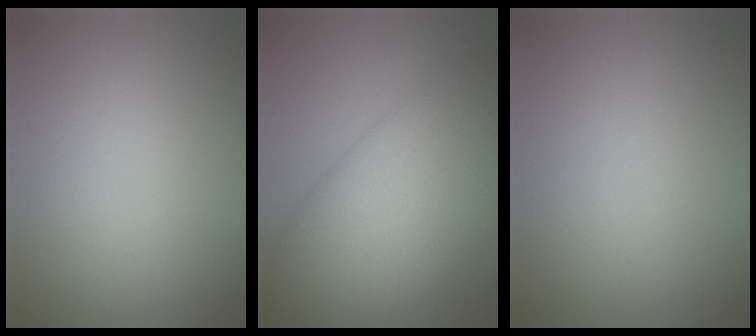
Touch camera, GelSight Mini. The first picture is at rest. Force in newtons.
{"total": 12.3, "press": 12.3, "slide": 0.2}
{"total": 0.0}